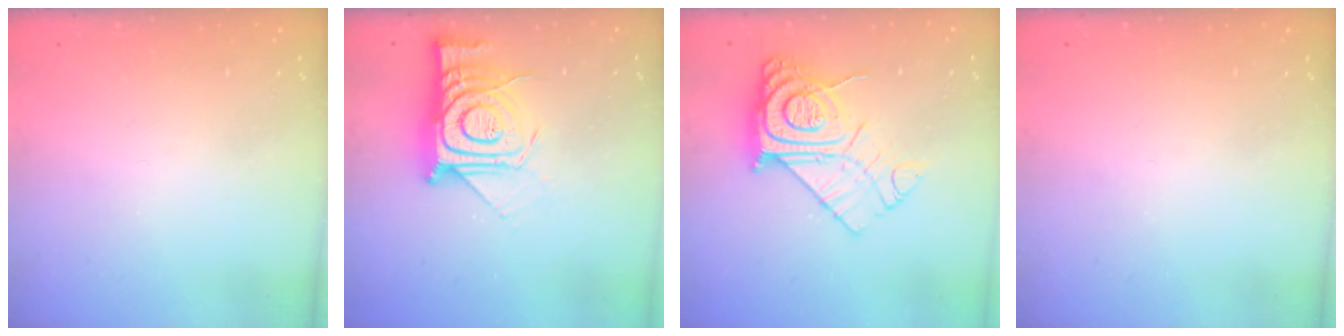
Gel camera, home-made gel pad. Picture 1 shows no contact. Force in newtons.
{"total": 15.2, "press": 15.1, "slide": 1.1}
{"total": 13.5, "press": 13.5, "slide": 1.1}
{"total": 0.0}